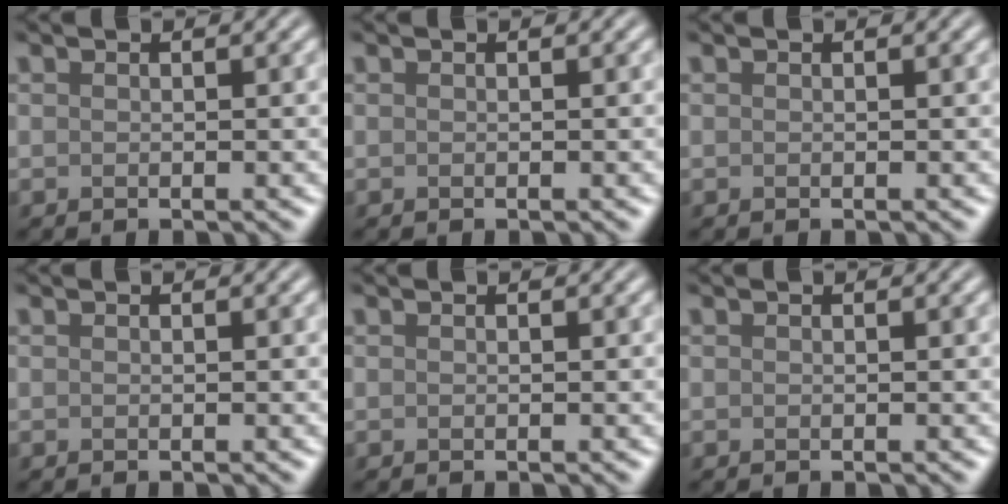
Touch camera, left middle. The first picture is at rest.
{"total": 0.0}
{"total": 0.0}
{"total": 0.0}
{"total": 0.0}
{"total": 0.0}